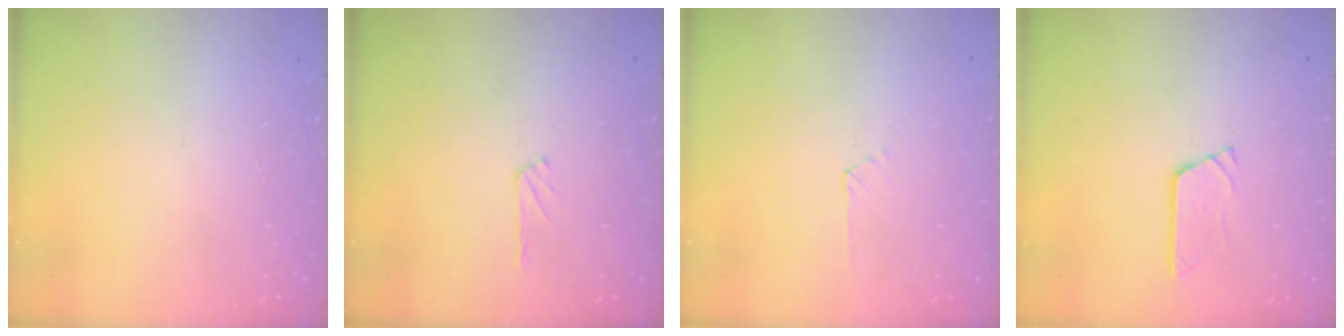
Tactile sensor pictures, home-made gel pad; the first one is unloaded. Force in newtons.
{"total": 4.2, "press": 4.1, "slide": 0.4}
{"total": 2.2, "press": 2.2, "slide": 0.3}
{"total": 3.2, "press": 3.2, "slide": 0.3}